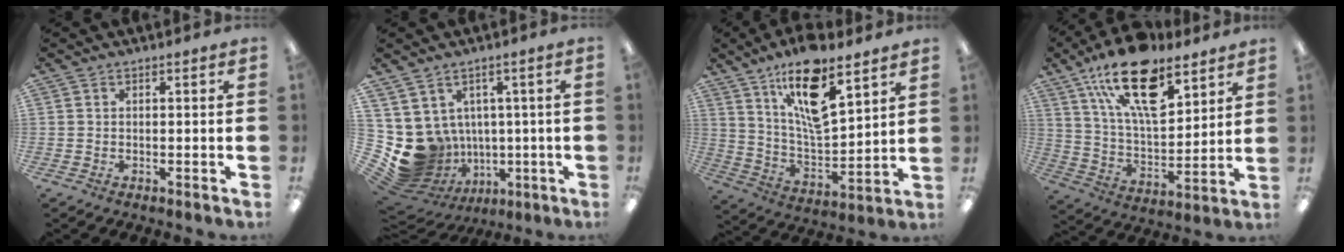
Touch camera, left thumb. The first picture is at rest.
{"total": 10.0, "force": [-0.9, 9.5, 3.0], "torque": [-0.101, -0.023, 0.005]}
{"total": 16.9, "force": [11.3, 5.6, 11.3], "torque": [-0.195, -0.060, 0.190]}
{"total": 21.7, "force": [13.2, 9.5, 14.4], "torque": [-0.248, -0.064, 0.228]}